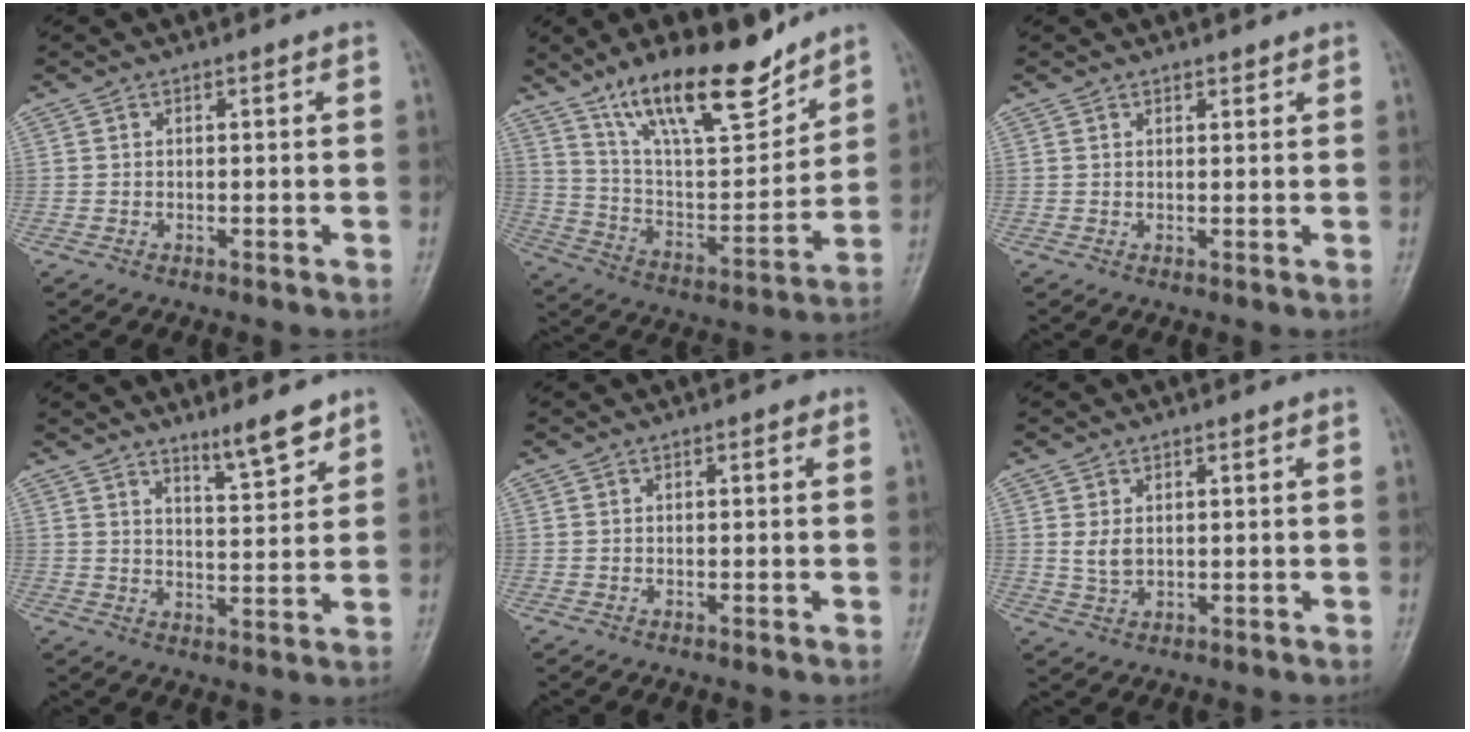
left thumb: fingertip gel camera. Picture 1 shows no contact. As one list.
[{"total": 20.3, "force": [14.6, 6.5, 12.5], "torque": [-0.167, -0.080, 0.257]}, {"total": 1.4, "force": [1.2, 0.6, 0.3], "torque": [0.005, -0.008, 0.015]}, {"total": 6.6, "force": [5.3, 1.1, 3.9], "torque": [-0.049, -0.048, 0.085]}, {"total": 0.5, "force": [0.2, 0.3, 0.3], "torque": [0.000, 0.000, -0.002]}, {"total": 2.9, "force": [0.9, 1.9, 1.9], "torque": [-0.029, -0.008, 0.023]}]